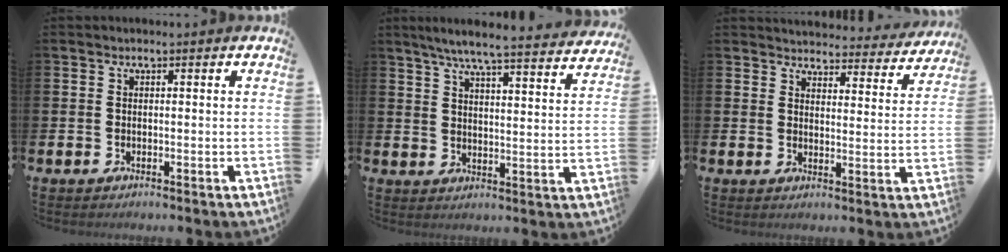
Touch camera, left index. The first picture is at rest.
{"total": 6.5, "force": [6.1, 0.0, 2.5], "torque": [-0.057, -0.041, 0.101]}
{"total": 3.9, "force": [3.8, 0.8, 0.1], "torque": [-0.007, -0.033, 0.062]}